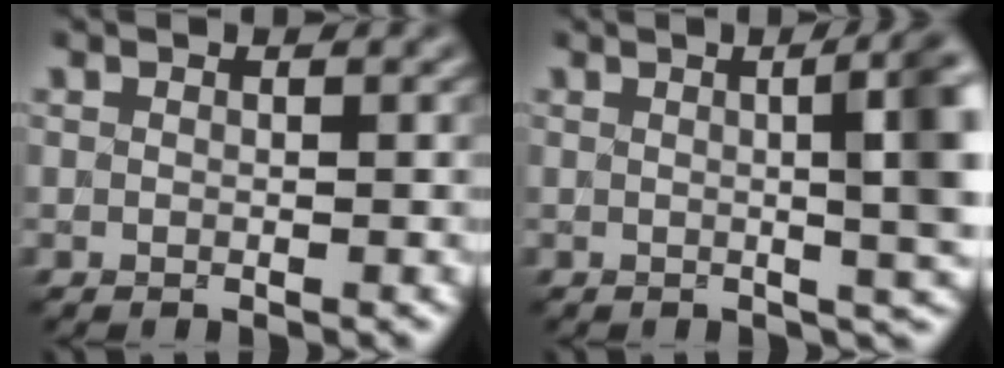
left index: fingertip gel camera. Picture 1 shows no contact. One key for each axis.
{"total": 9.2, "fx": 0.9, "fy": 2.7, "fz": 8.8, "tx": -0.070, "ty": 0.018, "tz": 0.004}